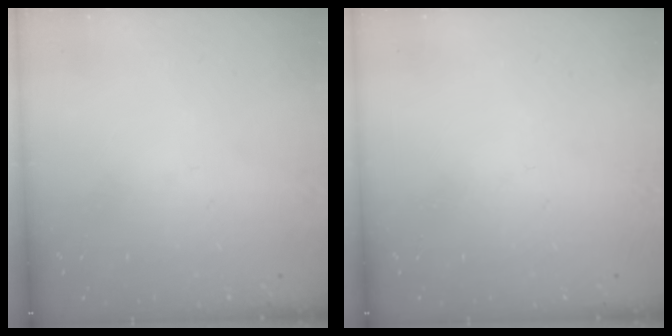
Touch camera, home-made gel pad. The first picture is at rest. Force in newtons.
{"total": 0.0}